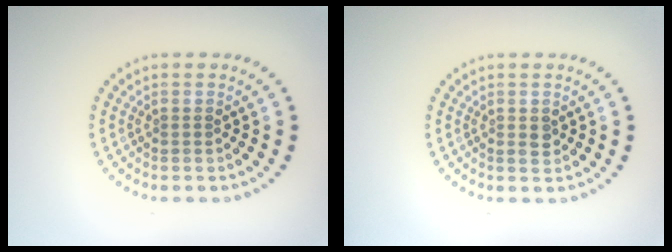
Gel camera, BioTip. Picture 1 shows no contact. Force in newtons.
{"total": 1.2, "press": 1.2, "slide": 0.1}